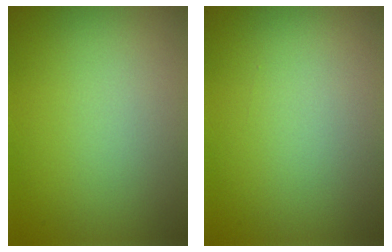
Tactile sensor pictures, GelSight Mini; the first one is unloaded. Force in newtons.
{"total": 0.0}